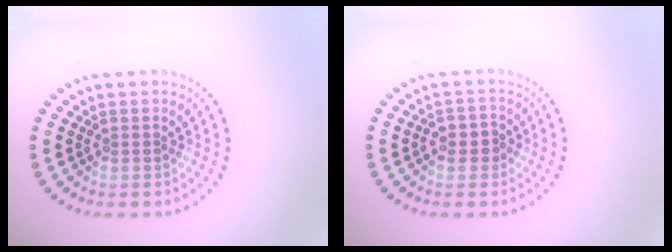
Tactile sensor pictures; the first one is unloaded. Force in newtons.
{"total": 2.0, "press": 2.0, "slide": 0.6}